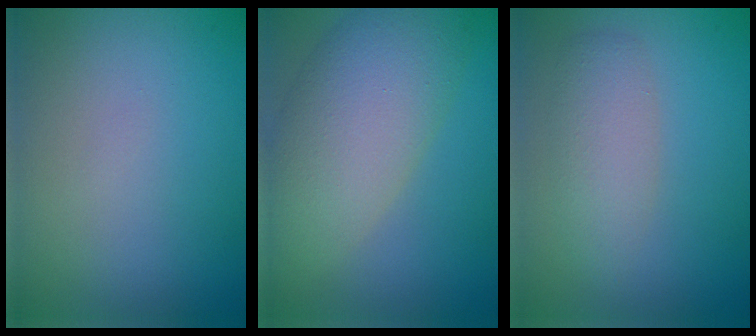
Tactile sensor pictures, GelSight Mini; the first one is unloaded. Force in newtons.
{"total": 8.5, "press": 8.5, "slide": 0.5}
{"total": 3.0, "press": 3.0, "slide": 0.2}